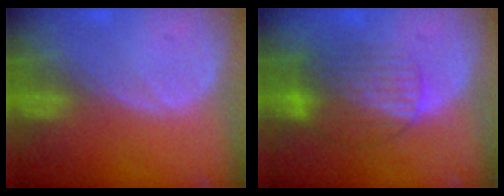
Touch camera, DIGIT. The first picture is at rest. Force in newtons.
{"total": 8.5, "press": 7.2, "slide": 4.5}